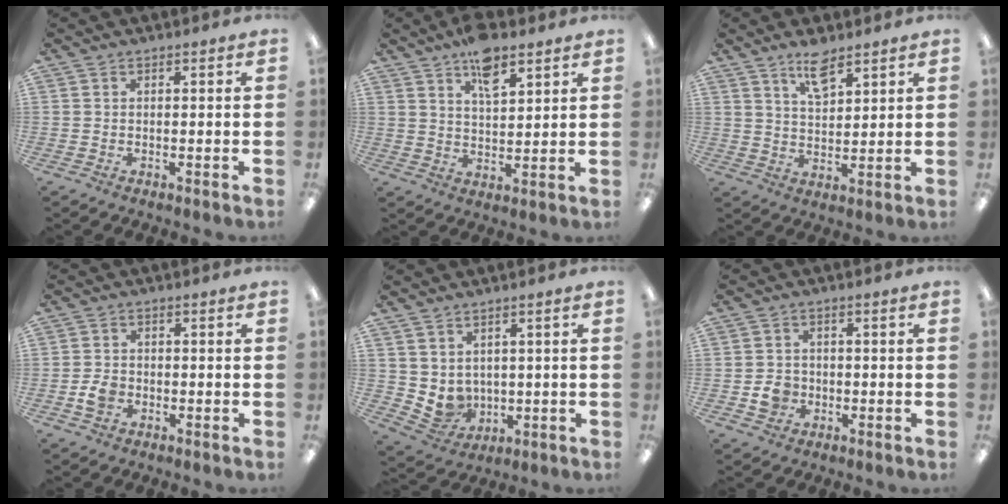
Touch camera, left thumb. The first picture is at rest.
{"total": 8.7, "force": [6.1, 3.5, 5.1], "torque": [-0.076, -0.030, 0.104]}
{"total": 7.6, "force": [5.5, 3.0, 4.3], "torque": [-0.065, -0.028, 0.096]}
{"total": 3.6, "force": [-1.1, 2.8, 2.1], "torque": [-0.040, 0.005, -0.020]}
{"total": 5.1, "force": [2.6, 4.3, 0.9], "torque": [-0.032, -0.023, 0.056]}
{"total": 4.4, "force": [-1.1, 3.8, 1.8], "torque": [-0.022, 0.004, -0.019]}